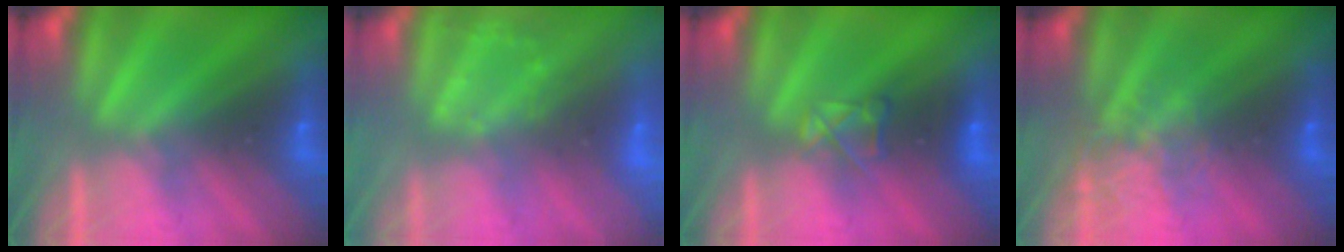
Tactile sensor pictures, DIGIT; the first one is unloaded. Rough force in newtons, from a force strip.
{"total": 3.0}
{"total": 2.9}
{"total": 4.4}